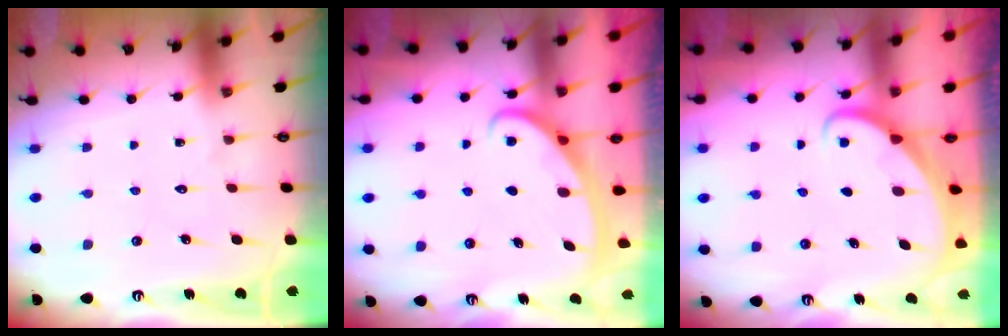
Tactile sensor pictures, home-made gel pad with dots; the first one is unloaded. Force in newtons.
{"total": 2.9, "press": 2.8, "slide": 0.4}
{"total": 2.0, "press": 2.0, "slide": 0.2}